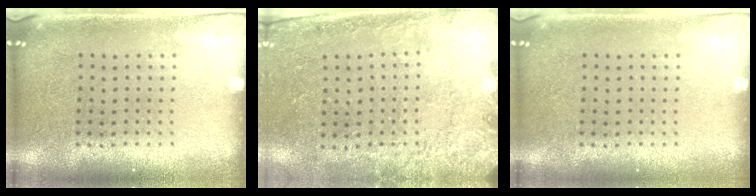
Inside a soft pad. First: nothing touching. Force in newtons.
{"total": 2.5, "press": 2.1, "slide": 1.3}
{"total": 0.0}